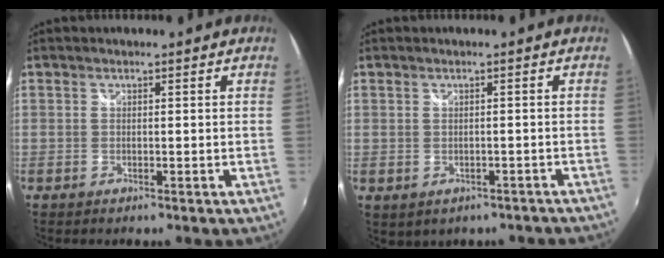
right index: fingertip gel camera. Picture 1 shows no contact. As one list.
[{"total": 5.1, "force": [-3.2, 3.5, 2.0], "torque": [-0.044, -0.011, -0.024]}]